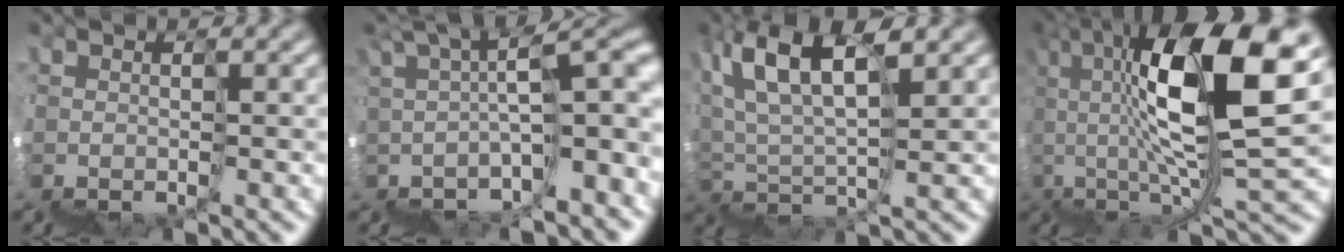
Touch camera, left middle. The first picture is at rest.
{"total": 6.0, "force": [0.4, 0.5, 6.0], "torque": [-0.082, 0.038, 0.024]}
{"total": 7.1, "force": [6.4, -0.4, 3.1], "torque": [-0.071, 0.057, 0.110]}
{"total": 10.0, "force": [5.4, -0.1, 8.4], "torque": [-0.133, 0.045, 0.093]}